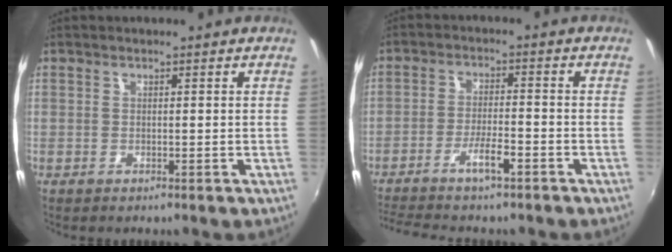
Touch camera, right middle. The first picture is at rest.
{"total": 7.8, "force": [-6.0, 1.0, 4.8], "torque": [-0.107, -0.001, -0.105]}